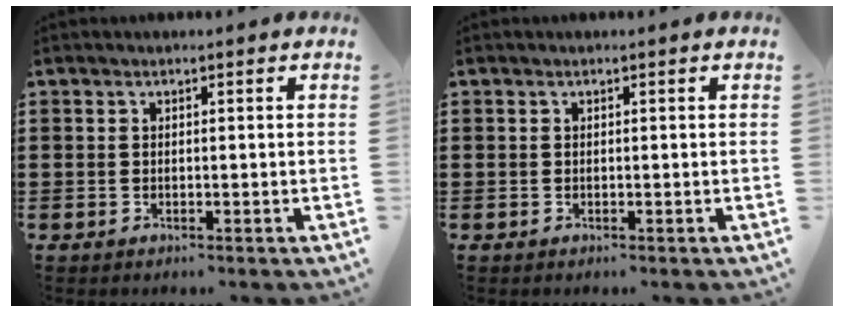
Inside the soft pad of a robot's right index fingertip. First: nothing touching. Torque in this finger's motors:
{"motor_torque": [0.00, 0.00, 0.00, 0.00]}